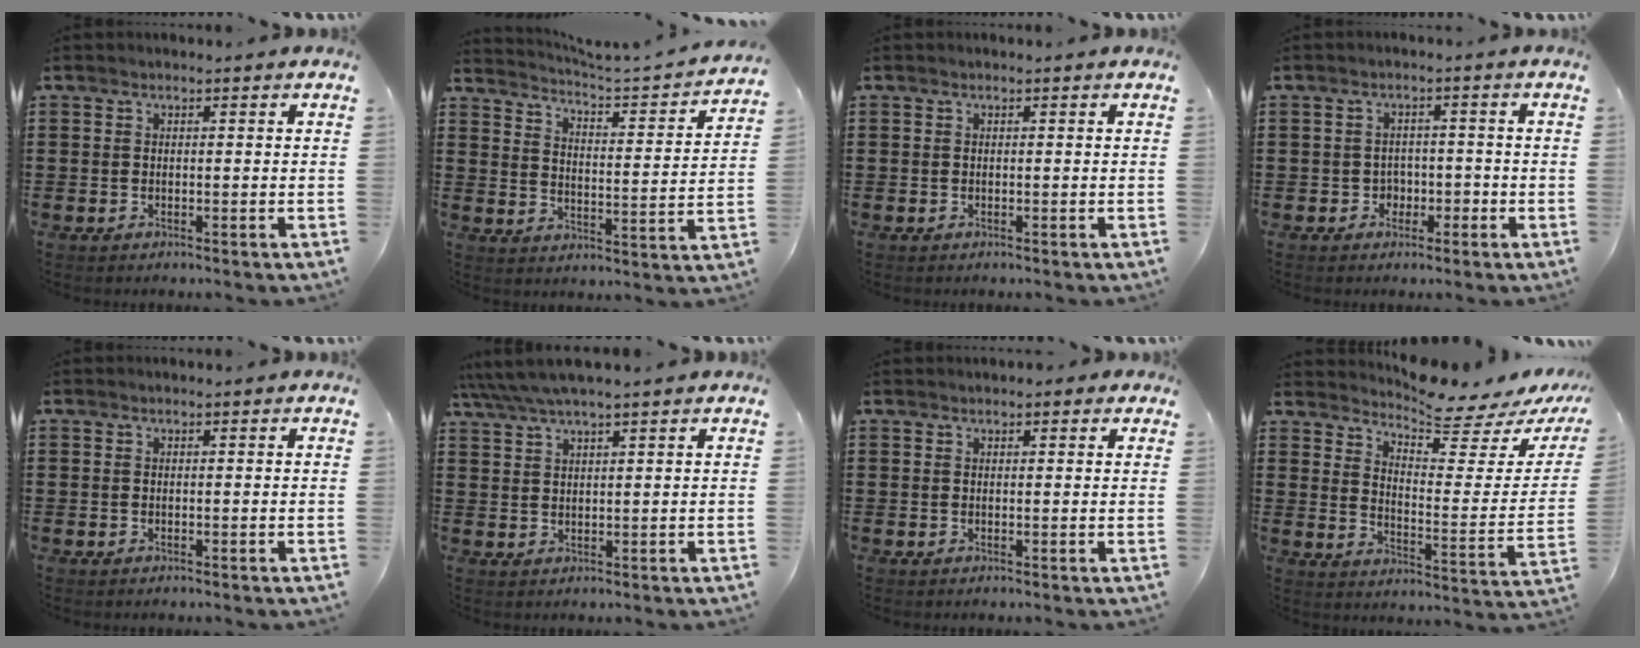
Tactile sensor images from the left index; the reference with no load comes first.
{"total": 2.4, "force": [2.3, -0.3, 0.7], "torque": [-0.031, -0.029, 0.027]}
{"total": 0.0}
{"total": 2.3, "force": [-1.0, 2.0, 0.7], "torque": [-0.023, 0.004, -0.026]}
{"total": 0.0}
{"total": 3.9, "force": [3.3, 0.1, 2.1], "torque": [-0.048, -0.005, 0.060]}
{"total": 1.1, "force": [1.0, 0.4, 0.5], "torque": [-0.010, 0.004, 0.018]}
{"total": 5.9, "force": [5.6, -0.2, 1.8], "torque": [-0.050, -0.056, 0.093]}